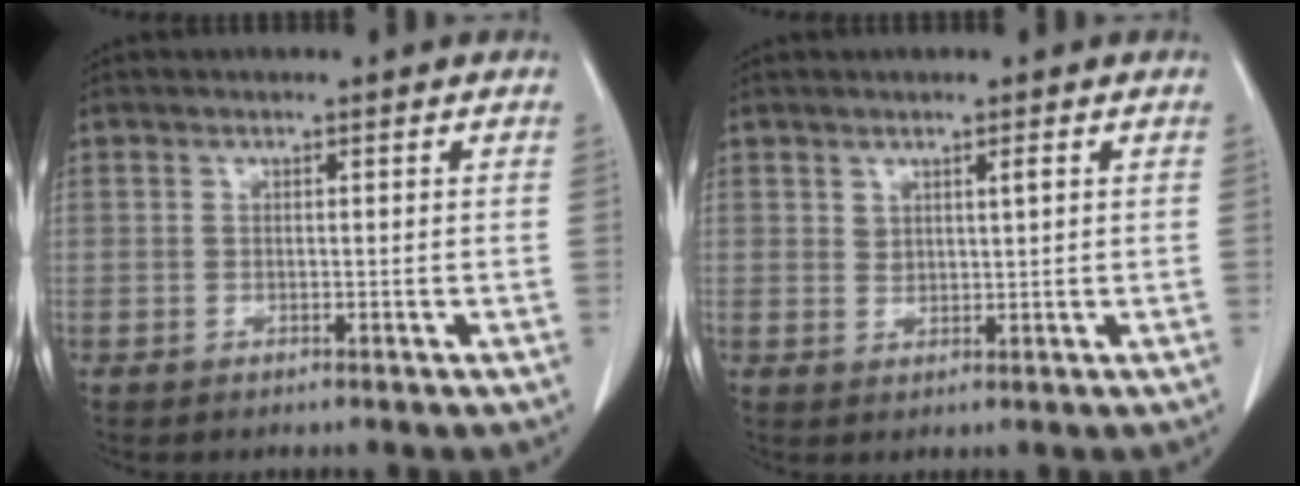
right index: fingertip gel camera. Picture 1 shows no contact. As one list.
[{"total": 1.7, "force": [0.9, 0.5, 1.3], "torque": [-0.023, -0.003, 0.018]}]